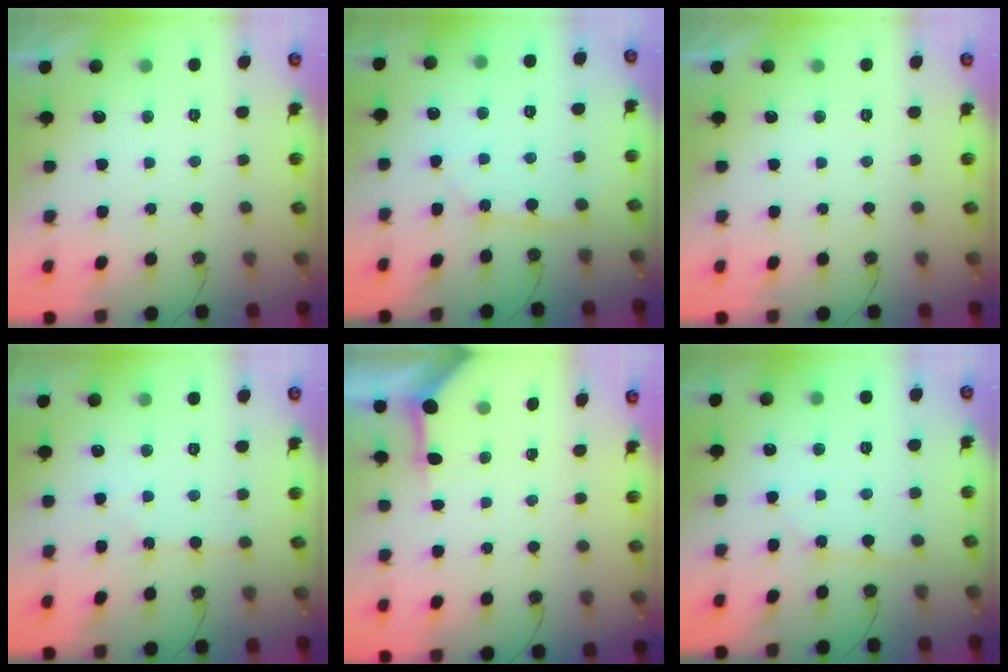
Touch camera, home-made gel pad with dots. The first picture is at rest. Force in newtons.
{"total": 3.2, "press": 3.2, "slide": 0.2}
{"total": 0.0}
{"total": 2.4, "press": 2.3, "slide": 0.3}
{"total": 3.2, "press": 3.2, "slide": 0.3}
{"total": 2.6, "press": 2.6, "slide": 0.2}